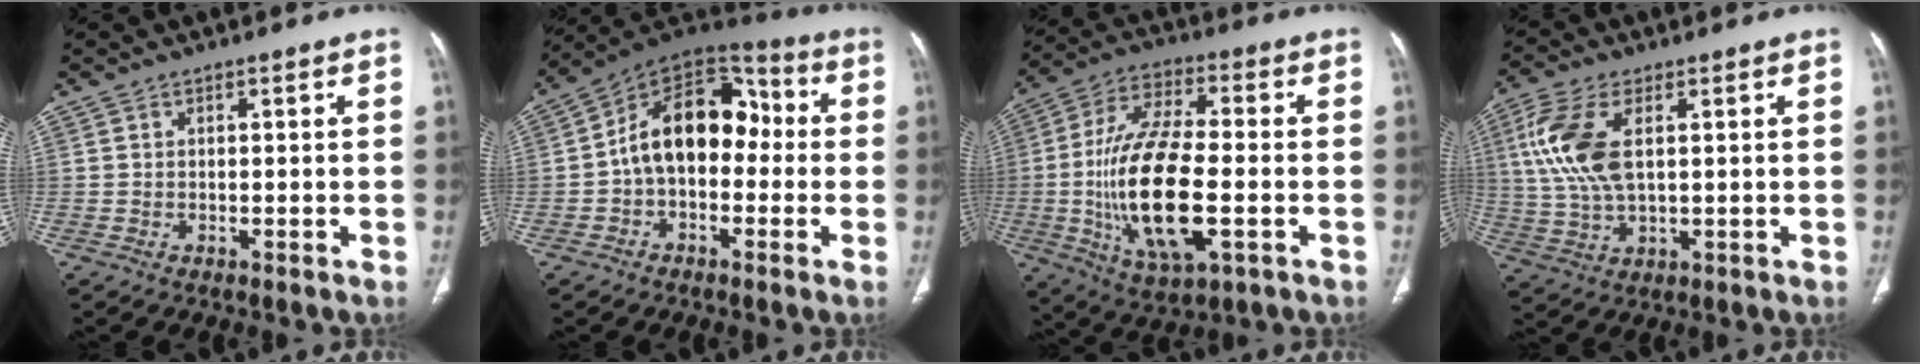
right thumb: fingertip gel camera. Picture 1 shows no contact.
{"total": 15.8, "force": [-0.6, 10.4, 11.9], "torque": [-0.157, 0.051, -0.026]}
{"total": 20.8, "force": [-3.6, 8.2, 18.8], "torque": [-0.376, 0.009, -0.057]}
{"total": 12.0, "force": [2.9, 5.9, 10.0], "torque": [-0.235, -0.001, 0.061]}